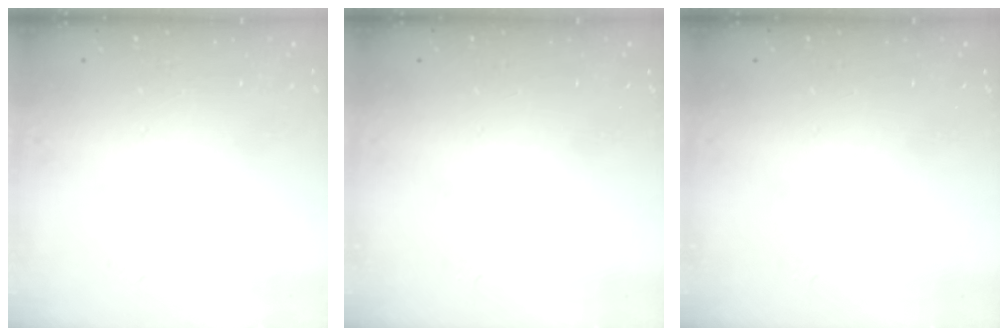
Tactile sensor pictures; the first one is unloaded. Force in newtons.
{"total": 0.0}
{"total": 0.0}